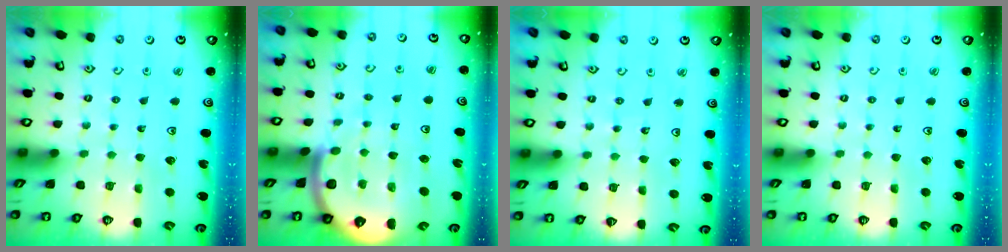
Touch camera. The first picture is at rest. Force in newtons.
{"total": 8.1, "press": 8.0, "slide": 1.0}
{"total": 2.7, "press": 2.7, "slide": 0.3}
{"total": 0.0}